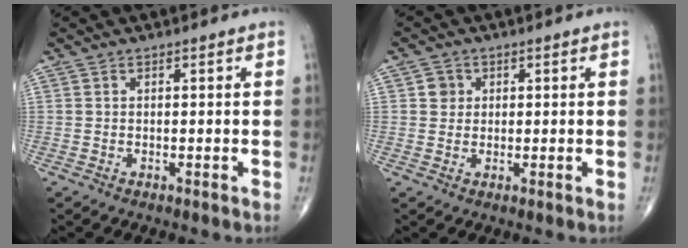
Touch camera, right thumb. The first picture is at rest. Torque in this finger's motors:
{"motor_torque": [-0.05, 0.36, 0.18, 0.00, -0.01]}